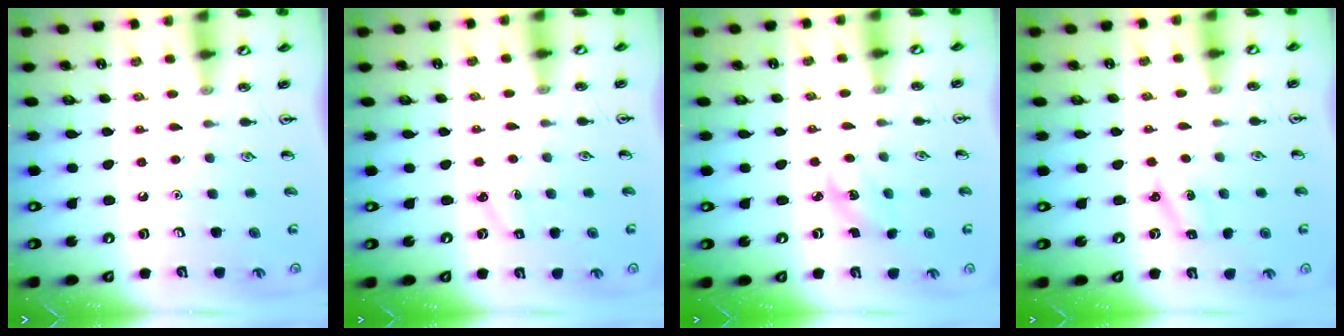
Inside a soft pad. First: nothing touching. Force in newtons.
{"total": 3.2, "press": 3.0, "slide": 1.0}
{"total": 2.7, "press": 2.6, "slide": 0.9}
{"total": 2.5, "press": 2.3, "slide": 0.9}